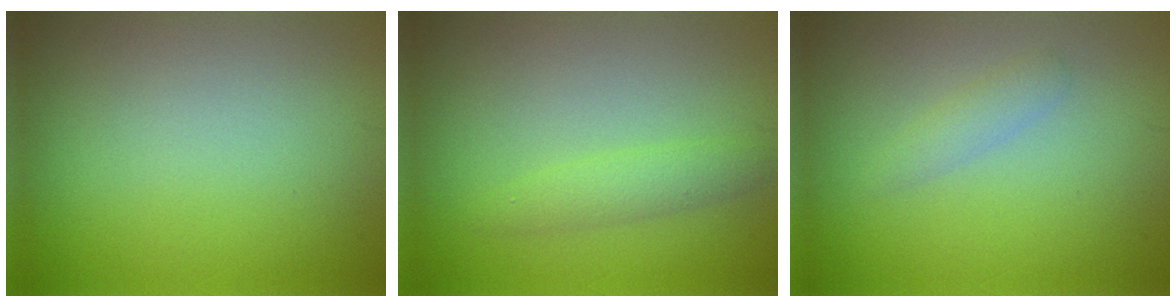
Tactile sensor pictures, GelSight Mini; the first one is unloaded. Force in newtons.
{"total": 2.0, "press": 2.0, "slide": 0.2}
{"total": 1.3, "press": 1.3, "slide": 0.1}